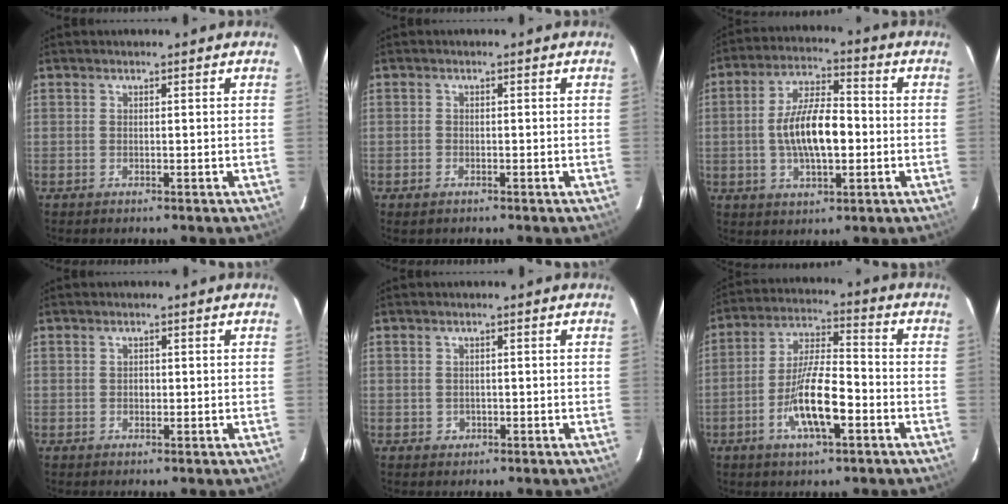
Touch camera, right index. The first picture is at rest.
{"total": 1.5, "force": [-1.0, 0.9, 0.6], "torque": [-0.011, -0.002, -0.019]}
{"total": 11.8, "force": [-1.3, 4.7, 10.7], "torque": [-0.203, 0.007, -0.021]}
{"total": 1.0, "force": [0.0, 0.9, 0.4], "torque": [-0.005, 0.003, 0.001]}
{"total": 1.5, "force": [-0.3, 1.5, 0.2], "torque": [0.001, 0.002, 0.000]}
{"total": 11.7, "force": [-4.6, 3.1, 10.3], "torque": [-0.206, -0.004, -0.083]}